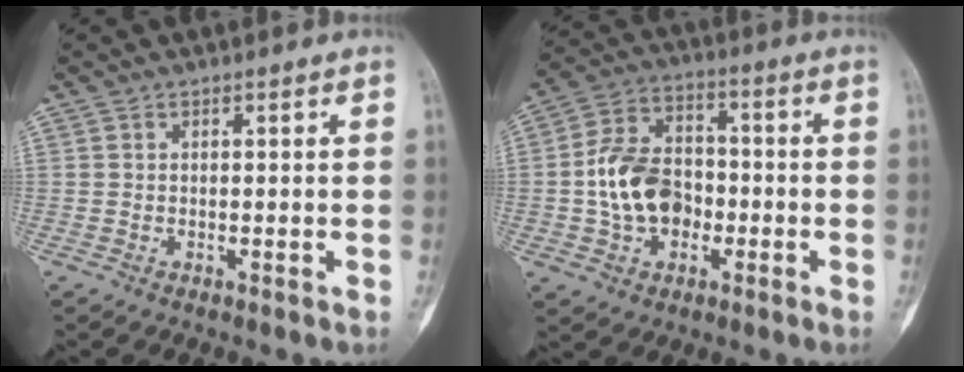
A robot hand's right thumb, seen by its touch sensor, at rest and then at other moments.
{"total": 12.4, "force": [-2.0, 9.1, 8.3], "torque": [-0.124, 0.034, -0.042]}